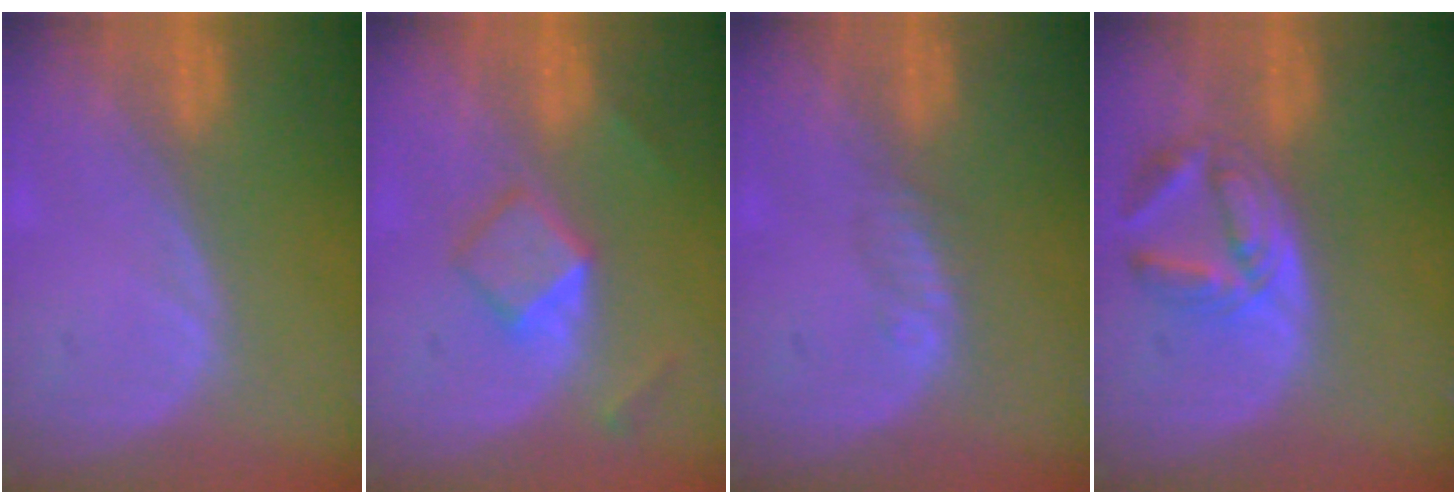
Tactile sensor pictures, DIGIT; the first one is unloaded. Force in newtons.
{"total": 5.4, "press": 4.6, "slide": 2.8}
{"total": 1.5, "press": 1.3, "slide": 0.9}
{"total": 5.7, "press": 5.7, "slide": 0.6}